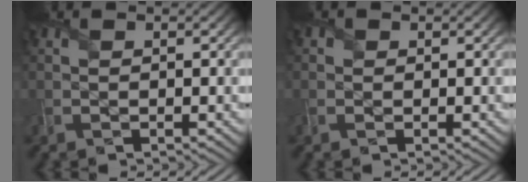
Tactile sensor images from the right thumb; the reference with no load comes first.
{"total": 0.8, "force": [0.1, 0.8, 0.1], "torque": [0.000, -0.003, -0.001]}